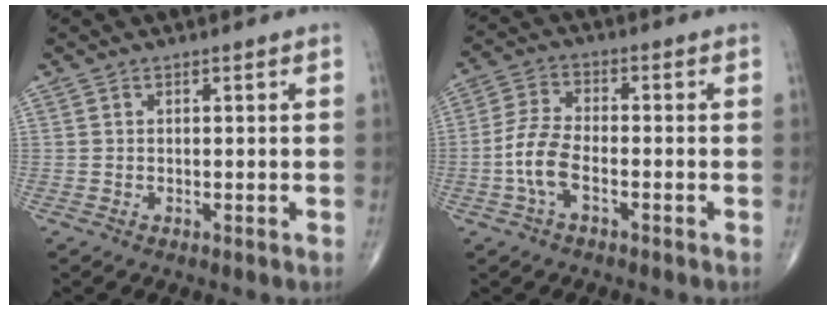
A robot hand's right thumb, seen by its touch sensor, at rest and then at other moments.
{"total": 6.8, "force": [-2.3, 3.2, 5.5], "torque": [-0.124, 0.022, -0.049]}